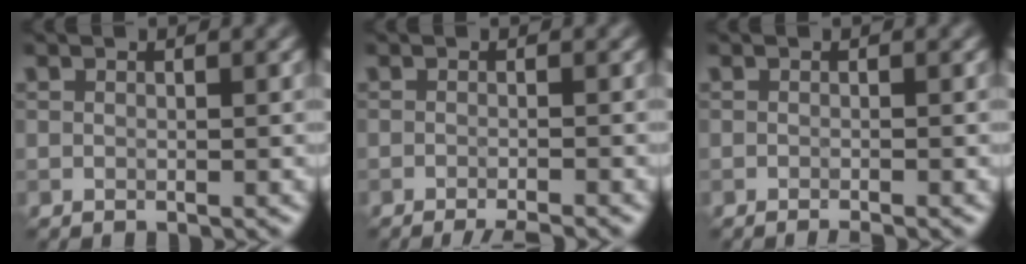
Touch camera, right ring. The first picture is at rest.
{"total": 2.8, "force": [-2.2, 0.3, 1.8], "torque": [-0.023, -0.001, -0.039]}
{"total": 0.8, "force": [-0.6, 0.1, 0.6], "torque": [-0.004, -0.002, -0.013]}